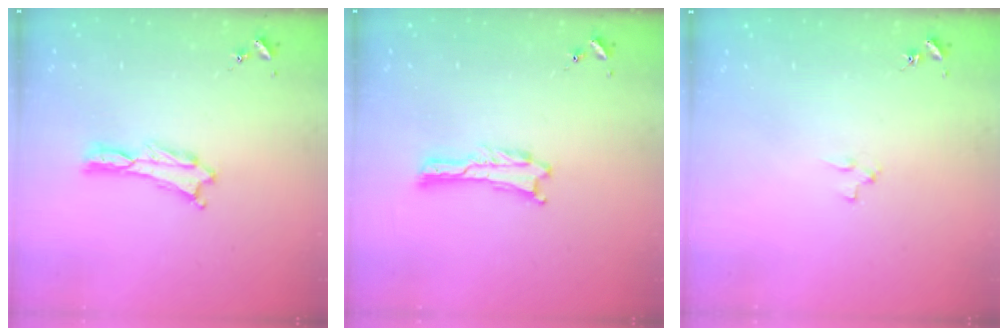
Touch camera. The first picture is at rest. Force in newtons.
{"total": 0.0}
{"total": 1.9, "press": 1.9, "slide": 0.2}